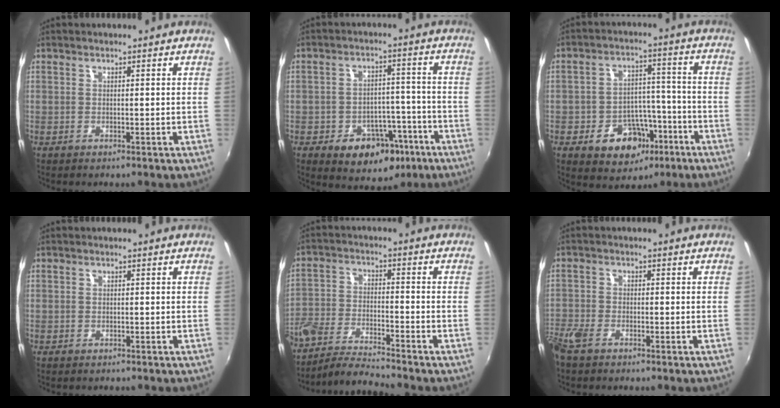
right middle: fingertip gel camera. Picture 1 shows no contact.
{"total": 11.3, "force": [-5.9, 7.9, 5.6], "torque": [-0.092, 0.025, -0.061]}
{"total": 12.3, "force": [-6.0, 8.9, 5.9], "torque": [-0.120, 0.028, -0.069]}
{"total": 0.5, "force": [-0.3, 0.4, -0.1], "torque": [0.002, -0.002, -0.004]}
{"total": 7.8, "force": [-7.0, 1.0, 3.3], "torque": [-0.079, -0.007, -0.143]}
{"total": 5.0, "force": [-3.8, 1.9, 2.7], "torque": [-0.075, -0.014, -0.080]}